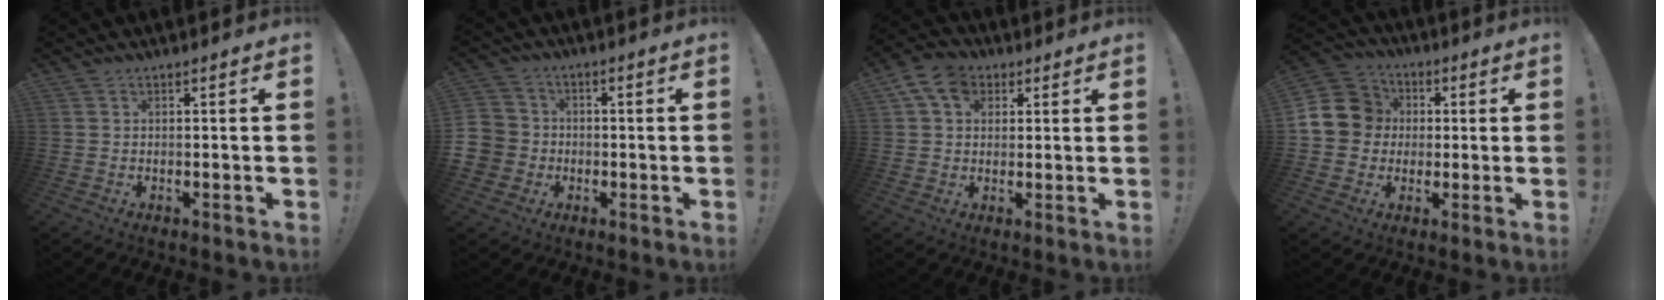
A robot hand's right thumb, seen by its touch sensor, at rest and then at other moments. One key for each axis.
{"total": 7.2, "fx": -1.6, "fy": 6.8, "fz": 1.8, "tx": -0.038, "ty": 0.018, "tz": -0.027}
{"total": 10.1, "fx": 4.0, "fy": 7.6, "fz": 5.2, "tx": -0.092, "ty": -0.007, "tz": 0.078}
{"total": 14.4, "fx": 1.6, "fy": 13.0, "fz": 5.9, "tx": -0.089, "ty": 0.011, "tz": 0.038}